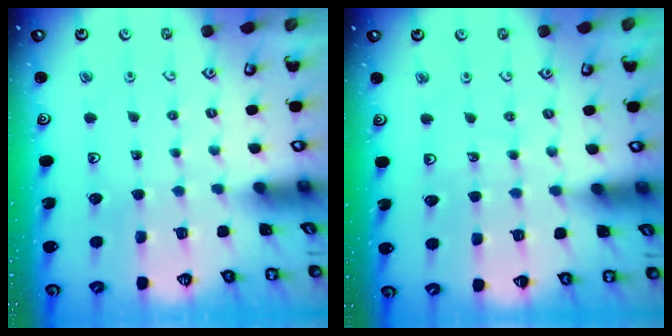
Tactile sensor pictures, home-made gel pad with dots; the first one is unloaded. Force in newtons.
{"total": 3.0, "press": 3.0, "slide": 0.3}